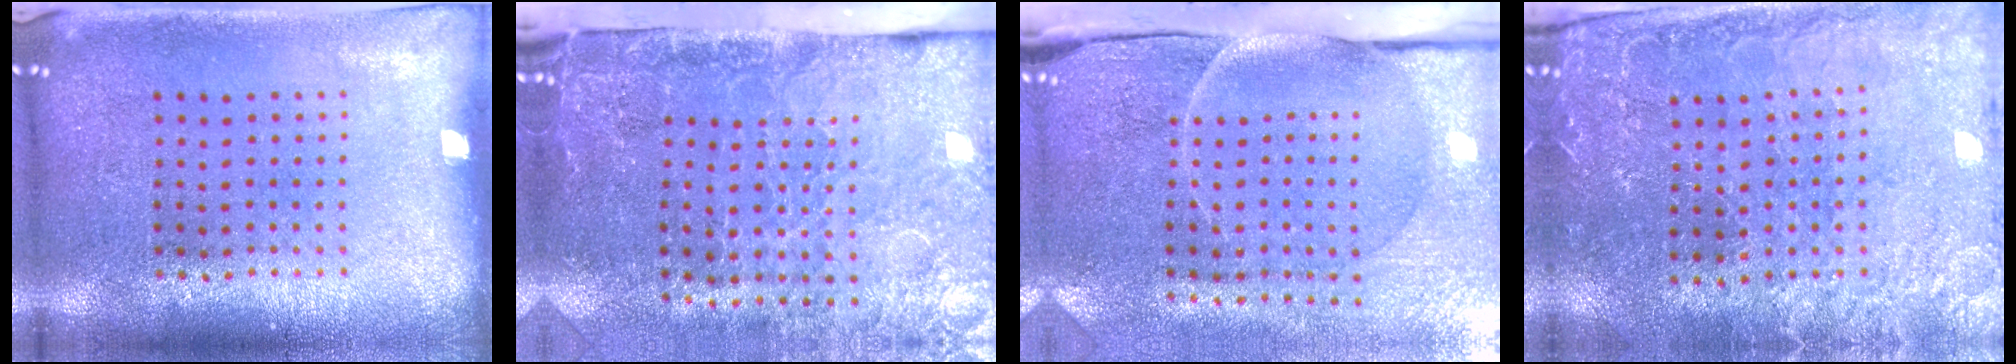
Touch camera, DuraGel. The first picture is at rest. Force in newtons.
{"total": 4.9, "press": 3.7, "slide": 3.3}
{"total": 4.8, "press": 3.9, "slide": 2.8}
{"total": 1.0, "press": 0.9, "slide": 0.3}